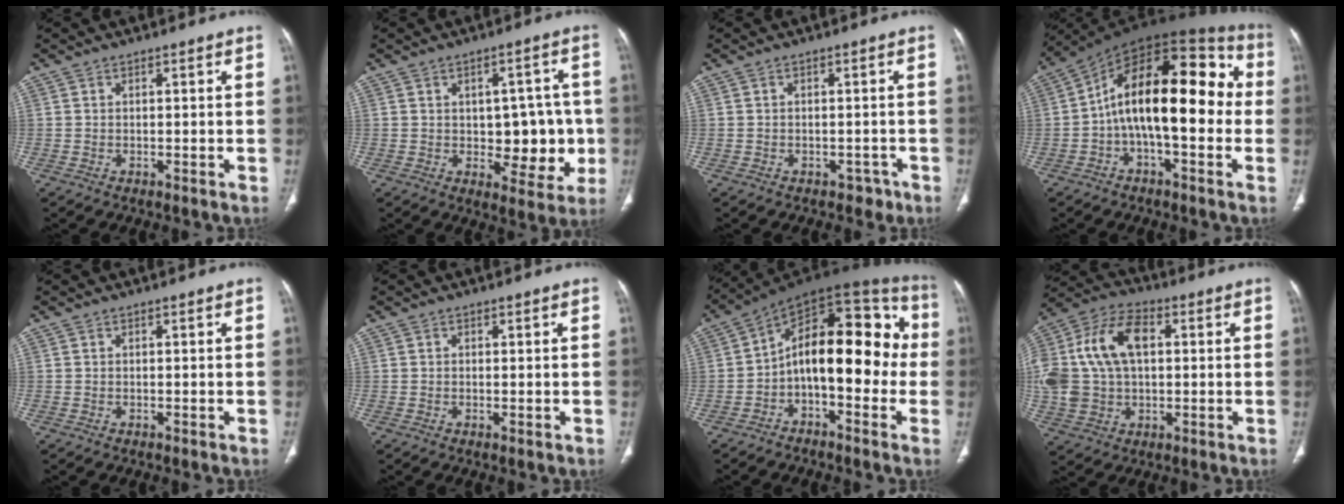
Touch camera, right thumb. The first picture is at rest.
{"total": 9.9, "force": [-0.6, 6.0, 7.9], "torque": [-0.053, 0.004, 0.002]}
{"total": 2.3, "force": [-1.2, 1.8, 0.7], "torque": [0.008, 0.010, -0.013]}
{"total": 22.1, "force": [-0.7, 10.4, 19.5], "torque": [-0.276, 0.057, -0.022]}
{"total": 0.0}
{"total": 0.0}
{"total": 19.4, "force": [-1.5, 9.9, 16.6], "torque": [-0.203, 0.061, -0.032]}
{"total": 20.3, "force": [3.2, 13.2, 15.1], "torque": [-0.326, 0.022, 0.058]}